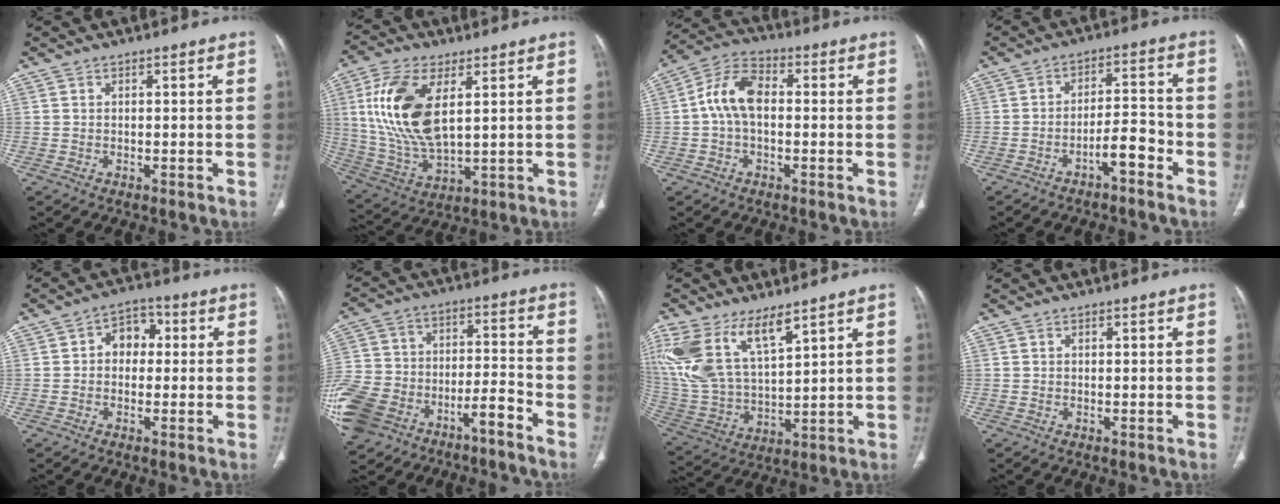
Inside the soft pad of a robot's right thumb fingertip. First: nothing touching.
{"total": 17.1, "force": [4.5, 8.2, 14.3], "torque": [-0.296, -0.015, 0.094]}
{"total": 9.0, "force": [0.0, 5.6, 7.1], "torque": [-0.131, 0.027, -0.010]}
{"total": 5.9, "force": [-3.4, 1.9, 4.4], "torque": [-0.065, 0.040, -0.054]}
{"total": 6.1, "force": [0.5, 4.7, 3.9], "torque": [-0.027, 0.019, -0.002]}
{"total": 18.2, "force": [-11.5, 9.3, 10.6], "torque": [-0.210, 0.083, -0.202]}
{"total": 17.5, "force": [10.3, 7.6, 12.0], "torque": [-0.255, -0.033, 0.219]}
{"total": 0.0}